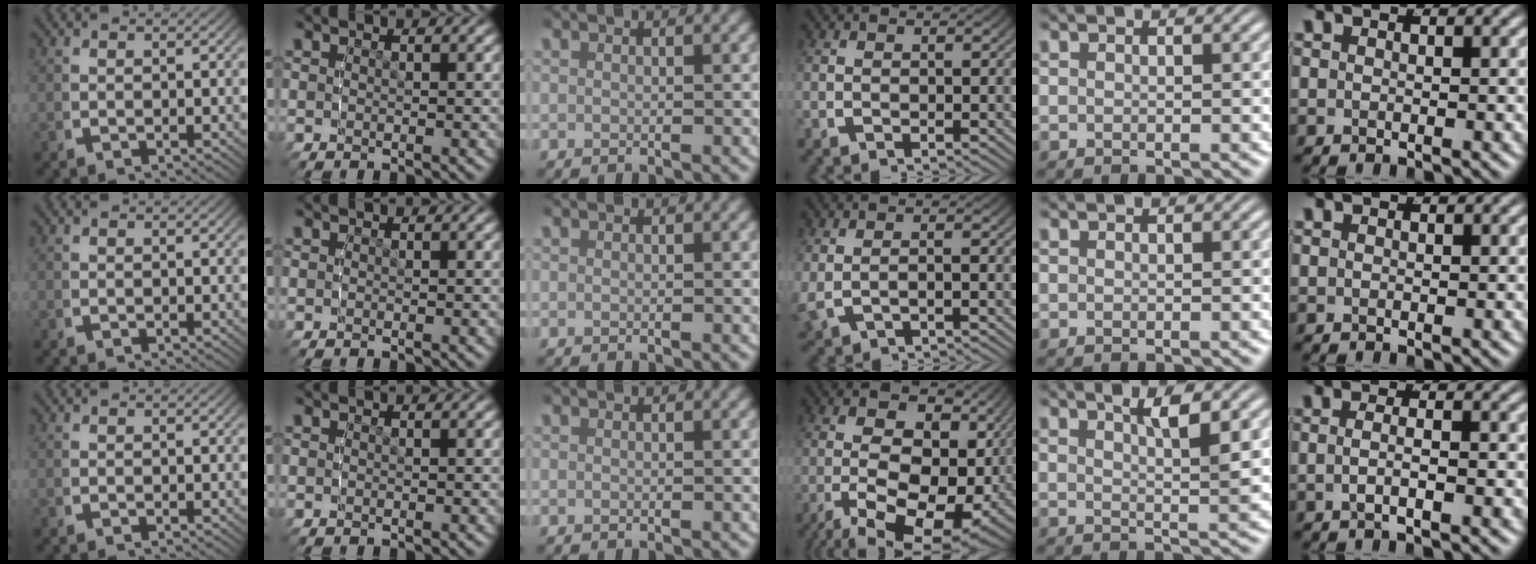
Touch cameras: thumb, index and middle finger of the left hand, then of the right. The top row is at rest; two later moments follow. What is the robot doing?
{"motion": "lift_and_place", "object": "sponge"}